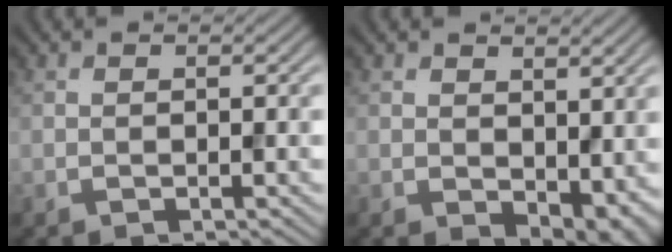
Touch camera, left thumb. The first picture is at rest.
{"total": 5.2, "force": [0.6, 3.4, 3.9], "torque": [-0.063, -0.021, 0.021]}